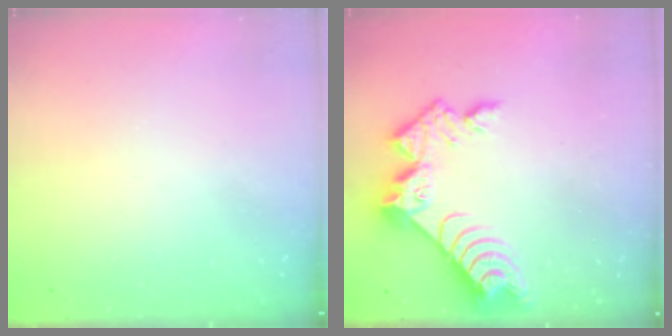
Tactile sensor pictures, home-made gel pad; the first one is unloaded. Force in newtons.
{"total": 10.5, "press": 10.4, "slide": 0.8}